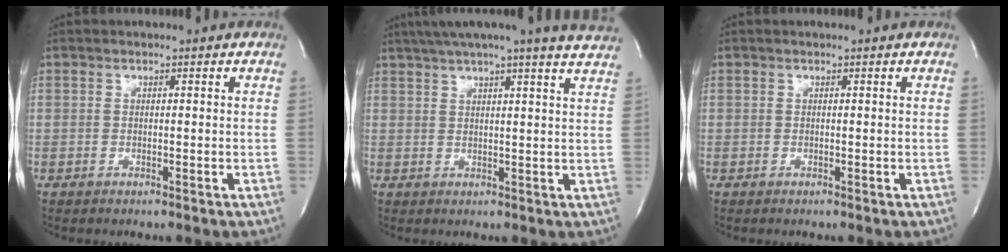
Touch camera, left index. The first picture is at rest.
{"total": 15.5, "force": [13.5, -1.0, 7.5], "torque": [-0.125, -0.009, 0.162]}
{"total": 0.0}